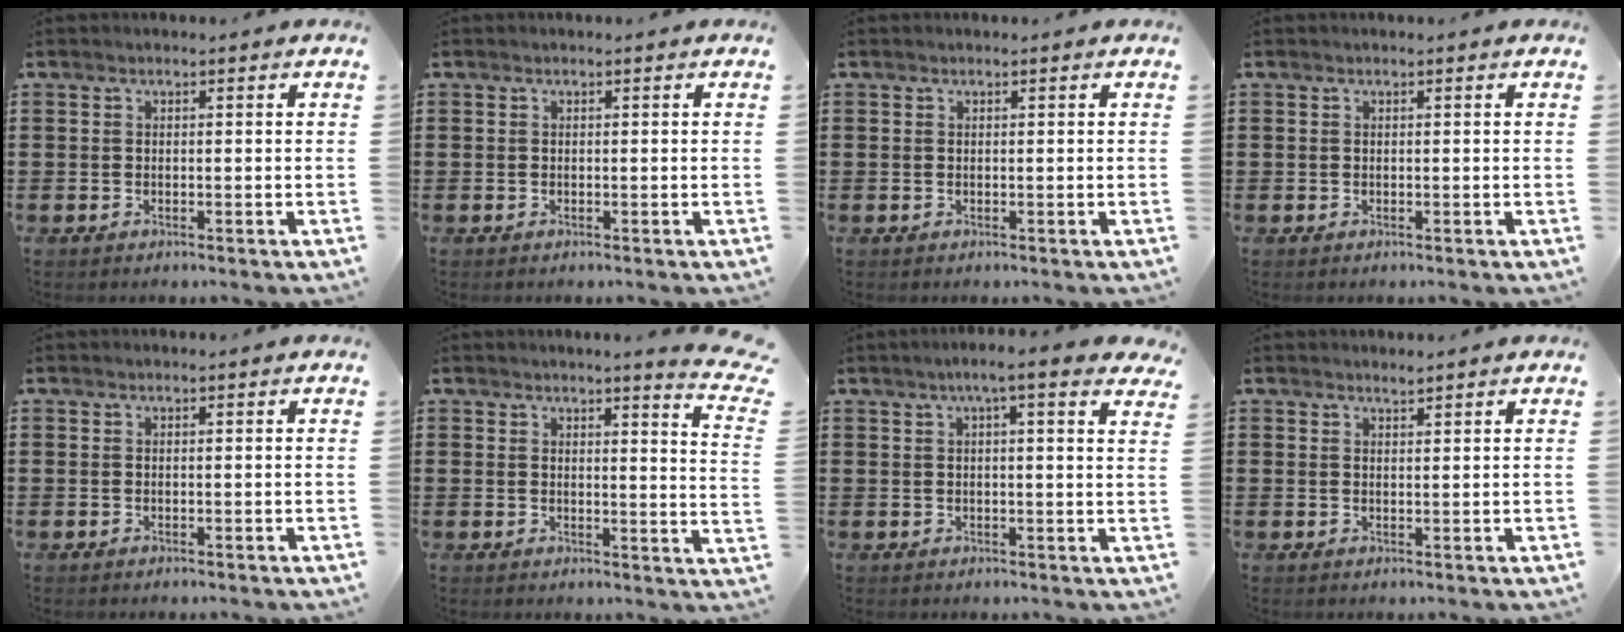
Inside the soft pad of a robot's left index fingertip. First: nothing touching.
{"total": 0.0}
{"total": 0.0}
{"total": 0.0}
{"total": 0.0}
{"total": 3.2, "force": [2.9, -0.5, 1.3], "torque": [-0.031, -0.017, 0.049]}
{"total": 4.4, "force": [2.9, 0.1, 3.3], "torque": [-0.064, -0.001, 0.047]}
{"total": 1.3, "force": [1.2, 0.0, 0.3], "torque": [-0.006, 0.001, 0.024]}